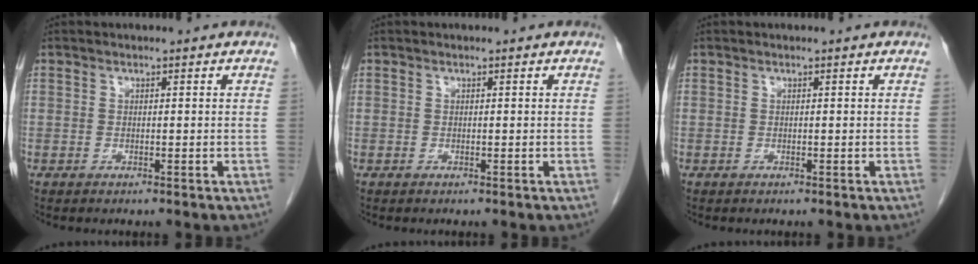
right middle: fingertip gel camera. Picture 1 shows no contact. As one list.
[{"total": 0.0}, {"total": 0.0}]